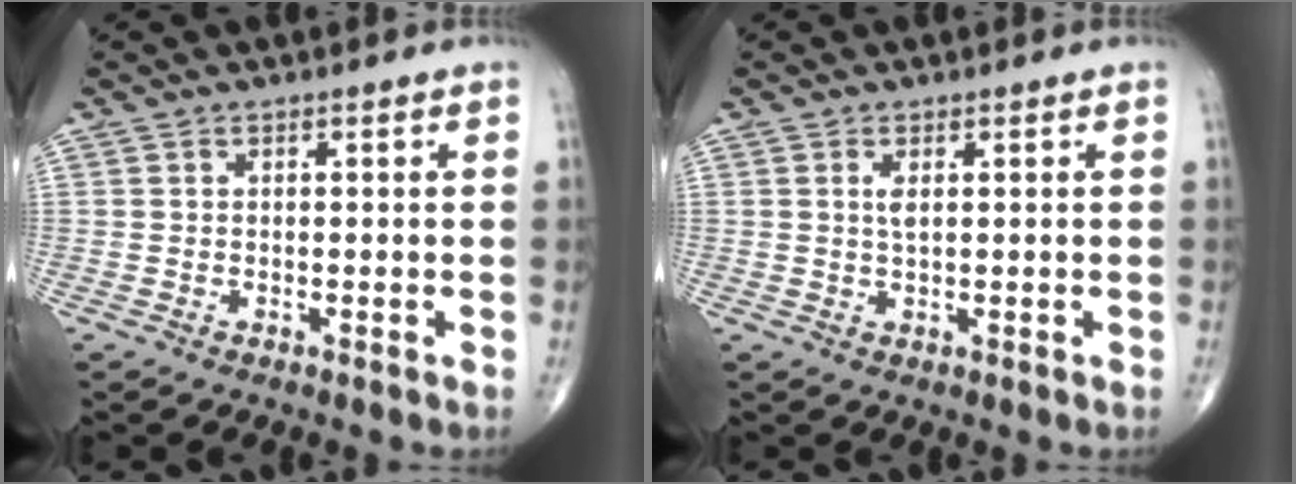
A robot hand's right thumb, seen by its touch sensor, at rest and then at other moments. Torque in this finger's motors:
{"motor_torque": [0.55, 0.44, 0.45, 0.11, 0.03]}